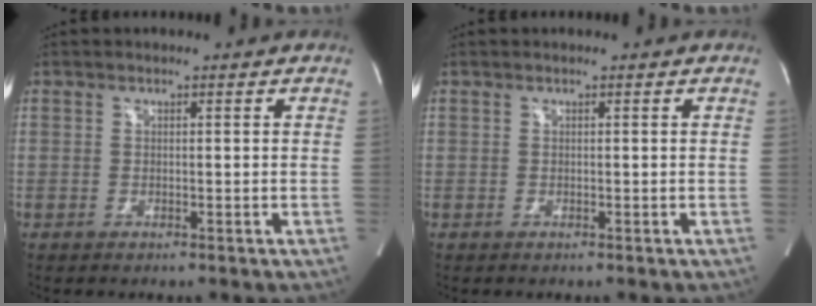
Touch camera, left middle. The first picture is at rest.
{"total": 0.0}